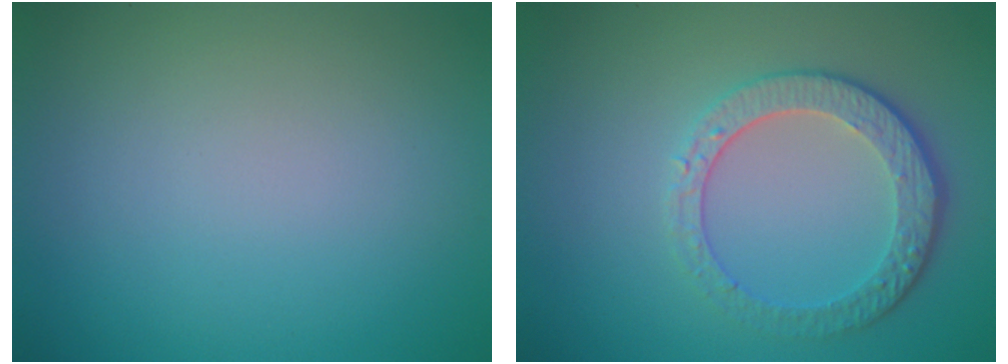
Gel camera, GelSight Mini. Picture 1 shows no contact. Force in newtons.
{"total": 4.6, "press": 3.4, "slide": 3.1}